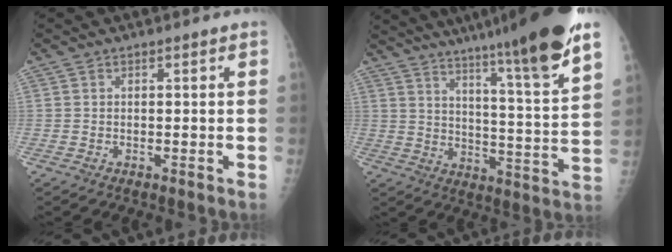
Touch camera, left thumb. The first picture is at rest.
{"total": 22.7, "force": [16.3, 0.8, 15.8], "torque": [-0.224, -0.074, 0.237]}